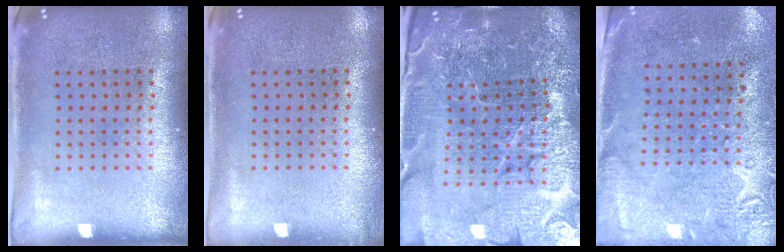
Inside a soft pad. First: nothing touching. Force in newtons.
{"total": 0.5, "press": 0.5, "slide": 0.1}
{"total": 5.7, "press": 5.3, "slide": 2.1}
{"total": 2.7, "press": 2.3, "slide": 1.5}